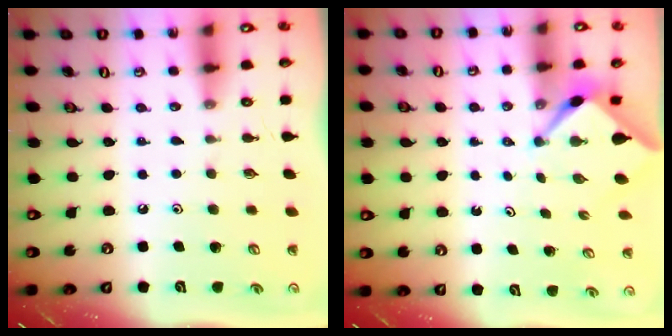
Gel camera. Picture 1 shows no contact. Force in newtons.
{"total": 2.6, "press": 2.6, "slide": 0.3}